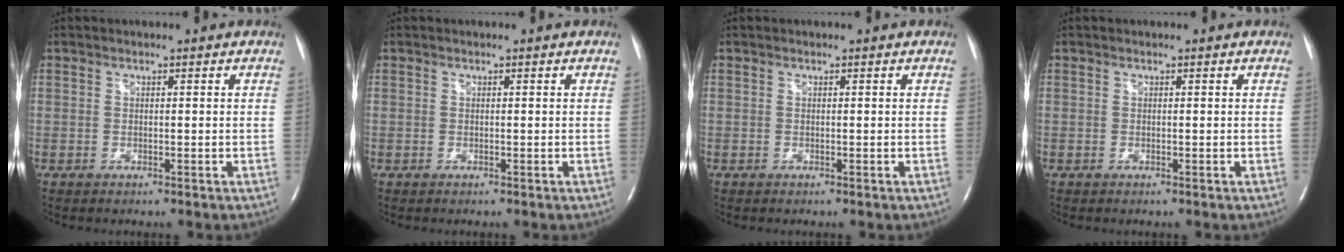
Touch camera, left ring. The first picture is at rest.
{"total": 0.0}
{"total": 0.0}
{"total": 0.0}